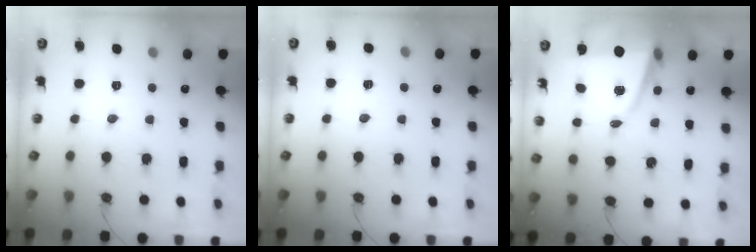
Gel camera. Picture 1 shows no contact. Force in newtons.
{"total": 5.4, "press": 3.6, "slide": 4.0}
{"total": 7.4, "press": 6.4, "slide": 3.8}